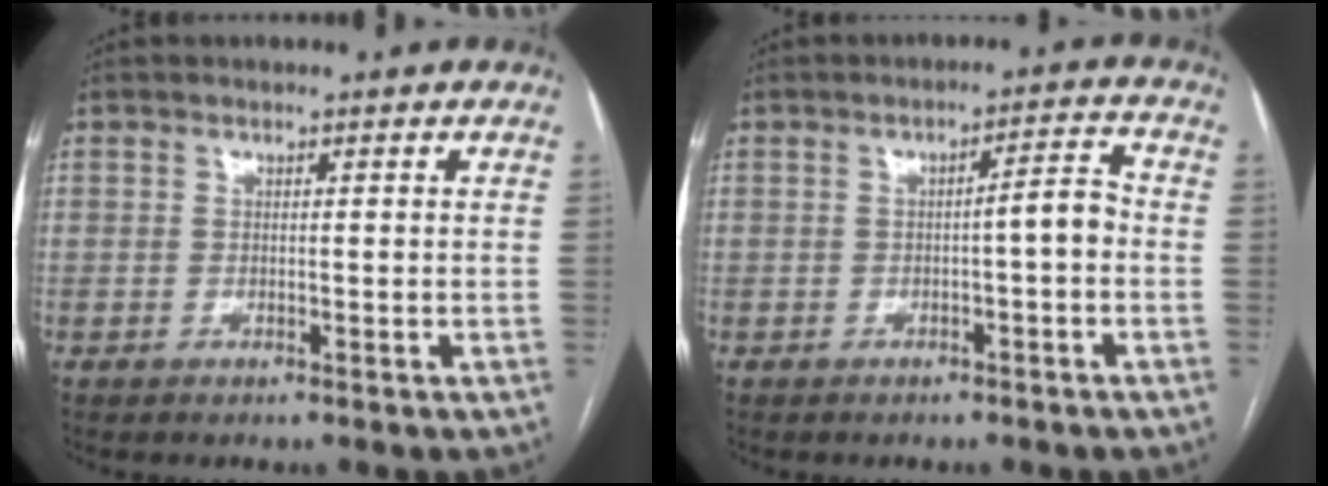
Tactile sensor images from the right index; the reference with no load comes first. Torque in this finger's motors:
{"motor_torque": [0.74, -0.11, 0.33, 0.07]}